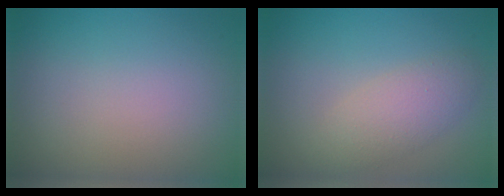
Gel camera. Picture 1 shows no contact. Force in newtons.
{"total": 3.0, "press": 3.0, "slide": 0.1}